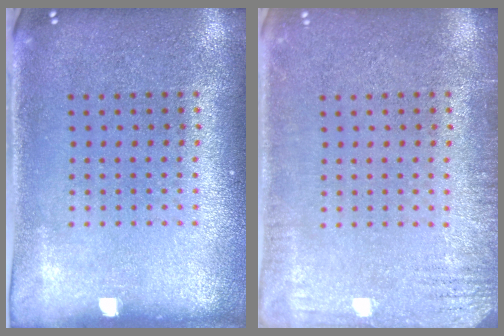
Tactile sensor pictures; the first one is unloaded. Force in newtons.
{"total": 2.3, "press": 2.2, "slide": 0.4}